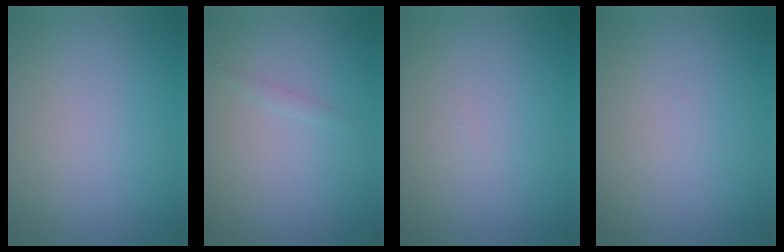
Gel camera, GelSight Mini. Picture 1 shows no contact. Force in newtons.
{"total": 0.6, "press": 0.6, "slide": 0.0}
{"total": 0.0}
{"total": 0.0}